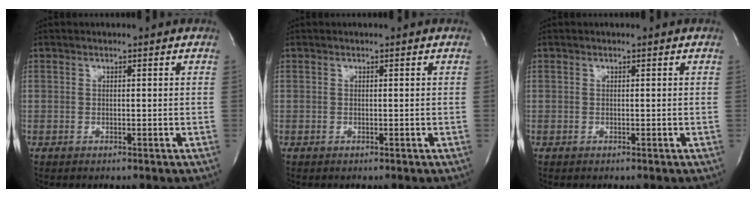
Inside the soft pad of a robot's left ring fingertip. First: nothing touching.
{"total": 0.0}
{"total": 0.0}